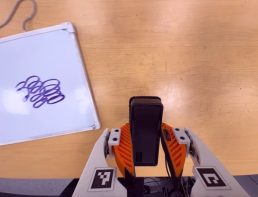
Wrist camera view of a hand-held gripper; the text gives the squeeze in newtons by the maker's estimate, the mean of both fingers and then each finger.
{"total": 4.4, "left": 2.7, "right": 6.0}